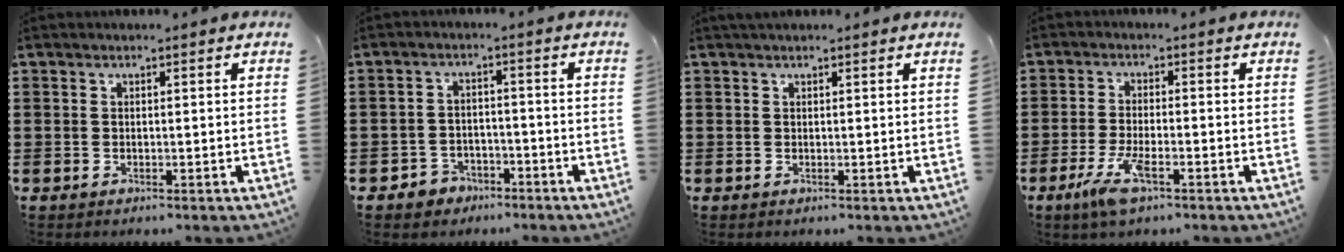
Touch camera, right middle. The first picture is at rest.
{"total": 2.9, "force": [-2.5, 1.4, 0.1], "torque": [-0.010, 0.004, -0.054]}
{"total": 0.8, "force": [0.7, 0.1, 0.4], "torque": [-0.009, 0.001, 0.012]}
{"total": 5.1, "force": [-2.4, 1.2, 4.4], "torque": [-0.096, -0.011, -0.046]}